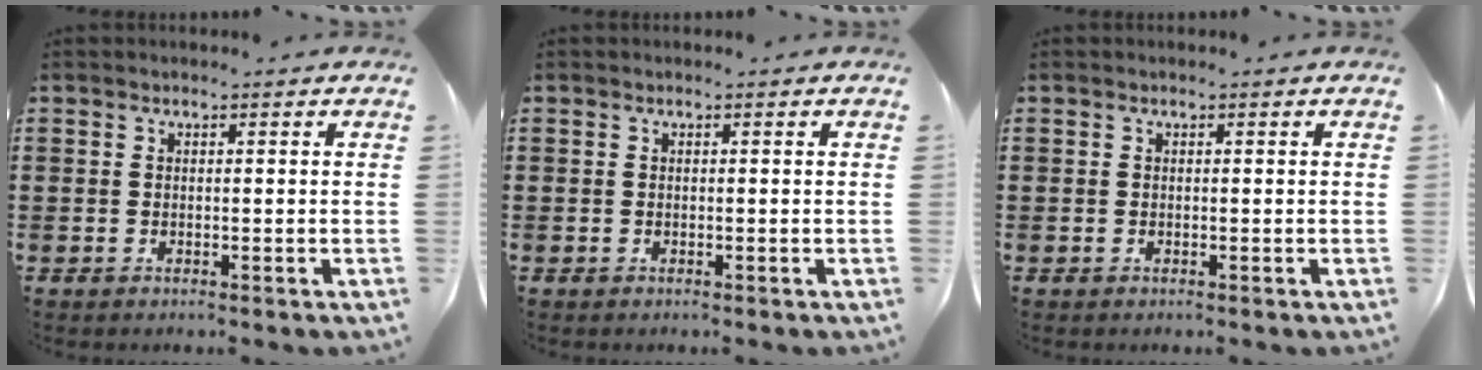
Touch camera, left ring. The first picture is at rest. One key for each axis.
{"total": 0.0}
{"total": 0.0}